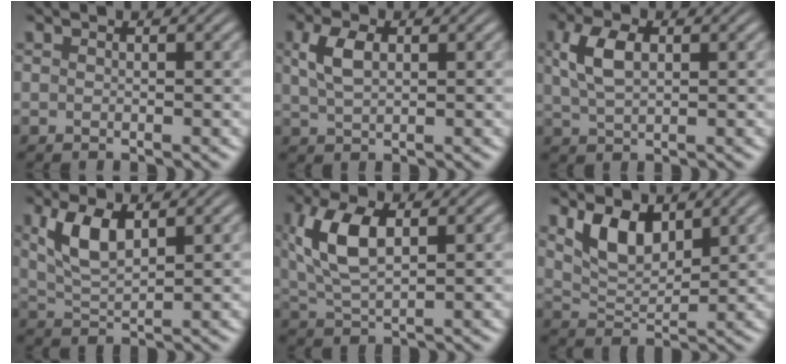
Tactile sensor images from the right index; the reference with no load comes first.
{"total": 2.7, "force": [0.7, 1.3, 2.3], "torque": [-0.049, -0.004, 0.019]}
{"total": 3.5, "force": [0.8, 1.8, 2.9], "torque": [-0.065, -0.001, 0.020]}
{"total": 4.4, "force": [1.3, 2.5, 3.4], "torque": [-0.081, -0.013, 0.032]}
{"total": 6.0, "force": [1.6, 3.2, 4.9], "torque": [-0.115, -0.009, 0.039]}
{"total": 4.5, "force": [2.0, 2.5, 3.0], "torque": [-0.055, -0.012, 0.041]}